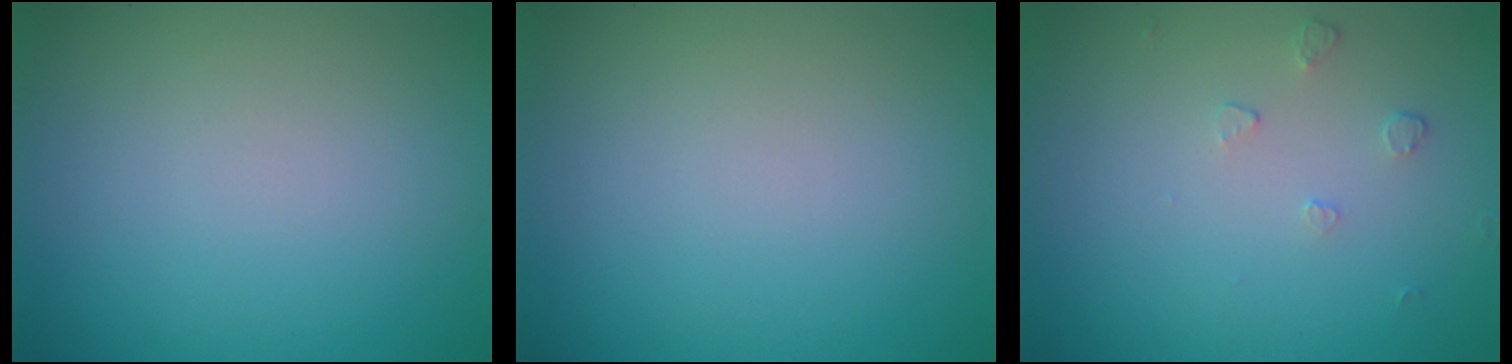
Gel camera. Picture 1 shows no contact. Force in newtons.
{"total": 0.0}
{"total": 0.6, "press": 0.4, "slide": 0.5}